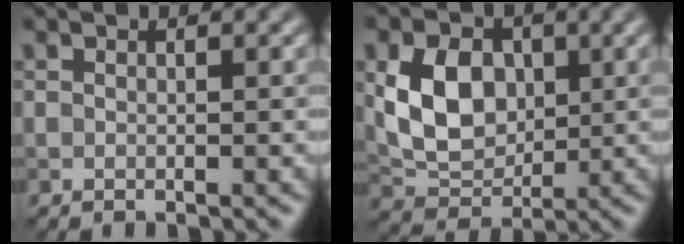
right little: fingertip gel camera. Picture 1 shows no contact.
{"total": 6.3, "force": [0.8, 4.6, 4.1], "torque": [-0.084, -0.002, 0.017]}